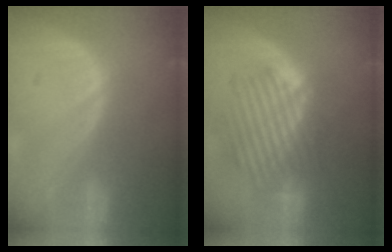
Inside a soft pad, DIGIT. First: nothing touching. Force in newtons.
{"total": 8.8, "press": 8.4, "slide": 2.7}